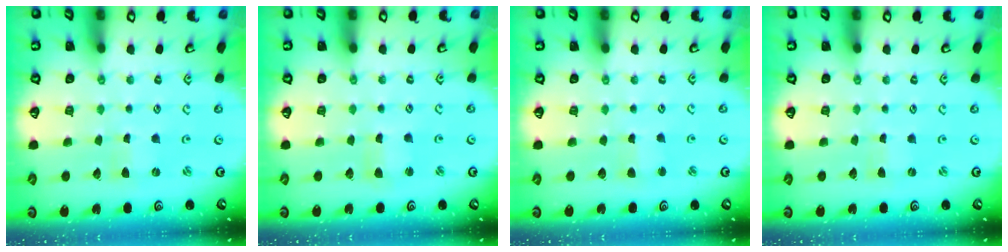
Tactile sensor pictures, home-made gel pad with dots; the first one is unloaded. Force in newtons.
{"total": 2.7, "press": 2.7, "slide": 0.3}
{"total": 2.7, "press": 2.7, "slide": 0.3}
{"total": 0.0}